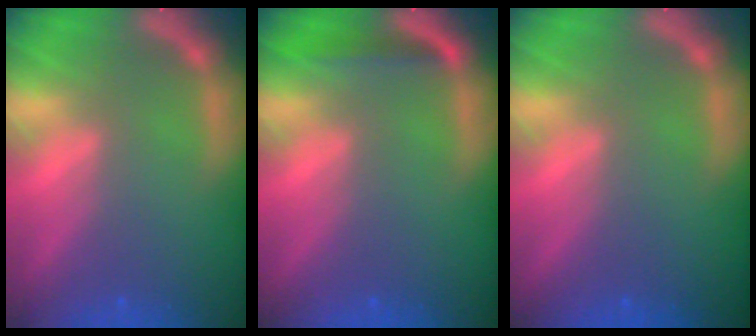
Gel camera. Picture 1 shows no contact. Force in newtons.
{"total": 1.9}
{"total": 0.0}